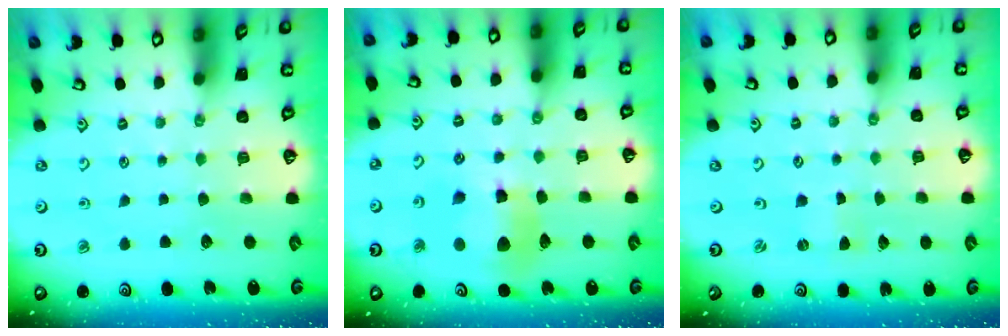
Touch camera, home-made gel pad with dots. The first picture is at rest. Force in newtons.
{"total": 11.8, "press": 11.7, "slide": 1.7}
{"total": 0.0}